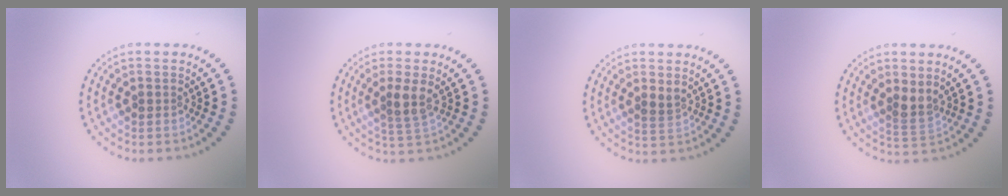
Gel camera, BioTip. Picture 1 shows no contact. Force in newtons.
{"total": 2.3, "press": 1.8, "slide": 1.4}
{"total": 1.1, "press": 1.1, "slide": 0.4}
{"total": 2.0, "press": 1.5, "slide": 1.3}